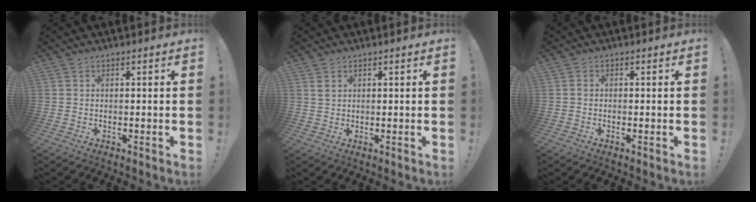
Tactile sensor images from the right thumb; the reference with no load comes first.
{"total": 1.9, "force": [1.0, 1.2, 1.0], "torque": [-0.013, -0.001, 0.018]}
{"total": 0.7, "force": [-0.6, 0.3, 0.1], "torque": [-0.013, 0.006, -0.008]}